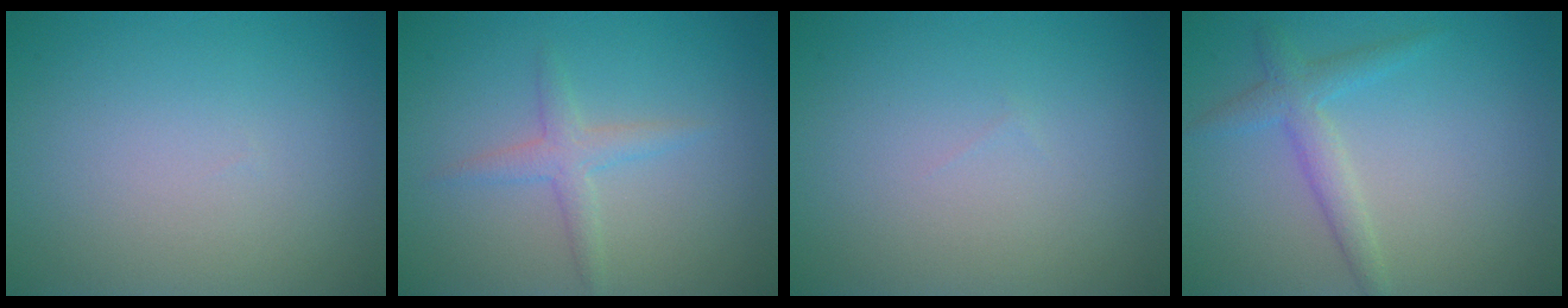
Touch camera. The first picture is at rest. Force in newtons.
{"total": 2.0, "press": 2.0, "slide": 0.1}
{"total": 0.0}
{"total": 2.4, "press": 2.4, "slide": 0.1}